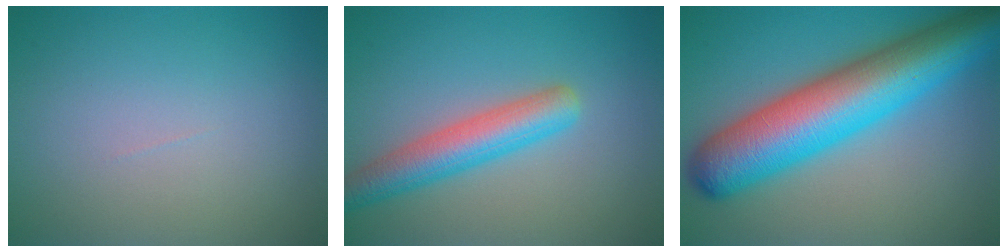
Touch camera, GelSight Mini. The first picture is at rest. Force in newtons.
{"total": 4.7, "press": 4.7, "slide": 0.3}
{"total": 12.3, "press": 12.3, "slide": 0.3}